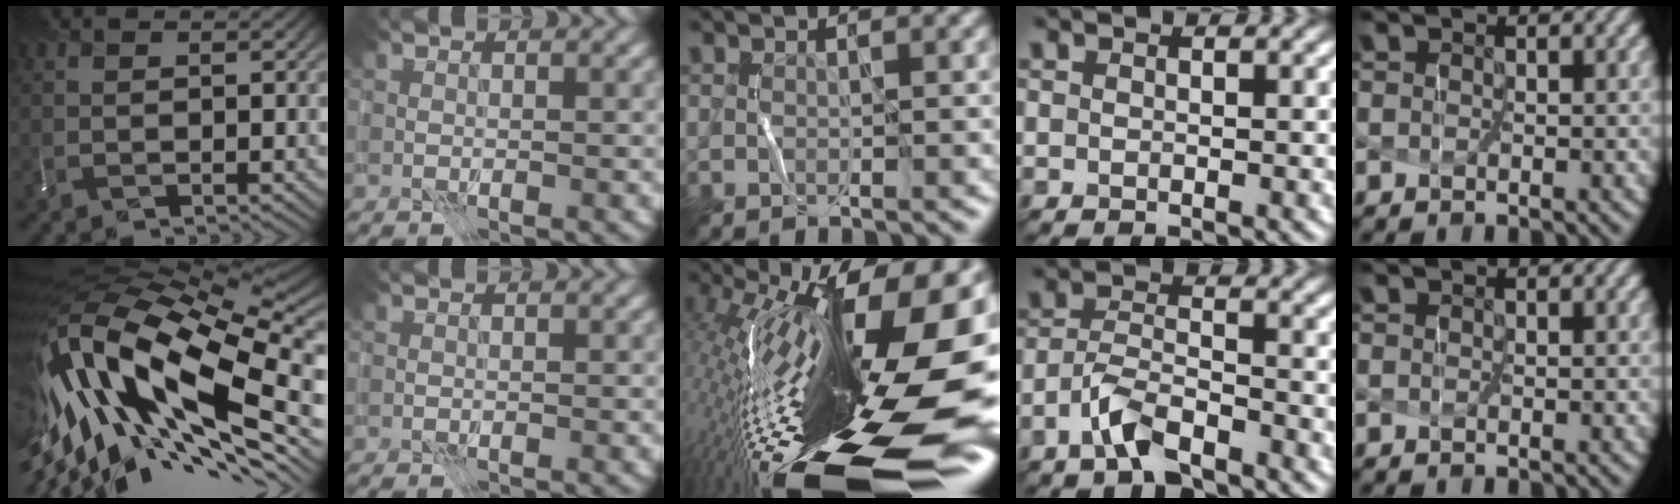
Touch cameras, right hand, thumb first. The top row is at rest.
{"thumb": {"total": 20.3, "force": [-6.0, 9.2, 17.0], "torque": [-0.357, -0.059, -0.100]}, "middle": {"total": 21.5, "force": [-3.3, 7.3, 20.0], "torque": [-0.328, 0.000, -0.069]}, "ring": {"total": 3.1, "force": [-3.0, 0.0, 0.9], "torque": [-0.043, 0.012, -0.049]}}